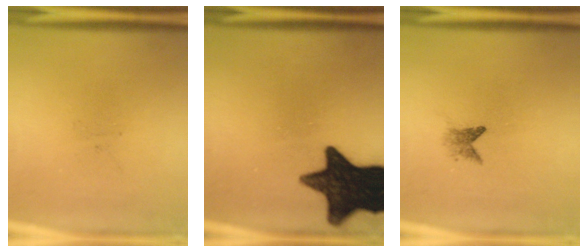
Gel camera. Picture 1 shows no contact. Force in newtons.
{"total": 16.3}
{"total": 1.6}